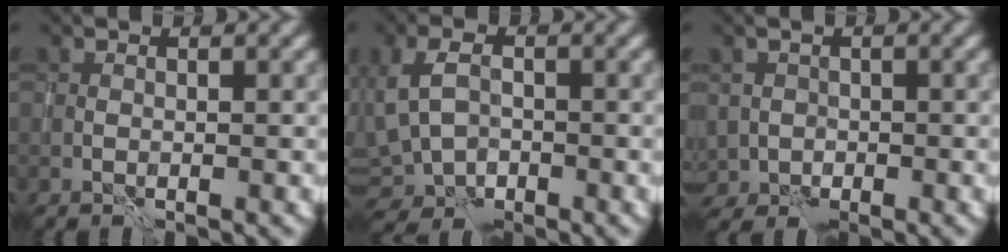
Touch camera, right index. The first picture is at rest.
{"total": 5.7, "force": [-1.0, 4.1, 3.8], "torque": [-0.081, -0.007, -0.011]}
{"total": 3.9, "force": [-2.2, 3.1, 0.7], "torque": [0.008, -0.009, -0.038]}